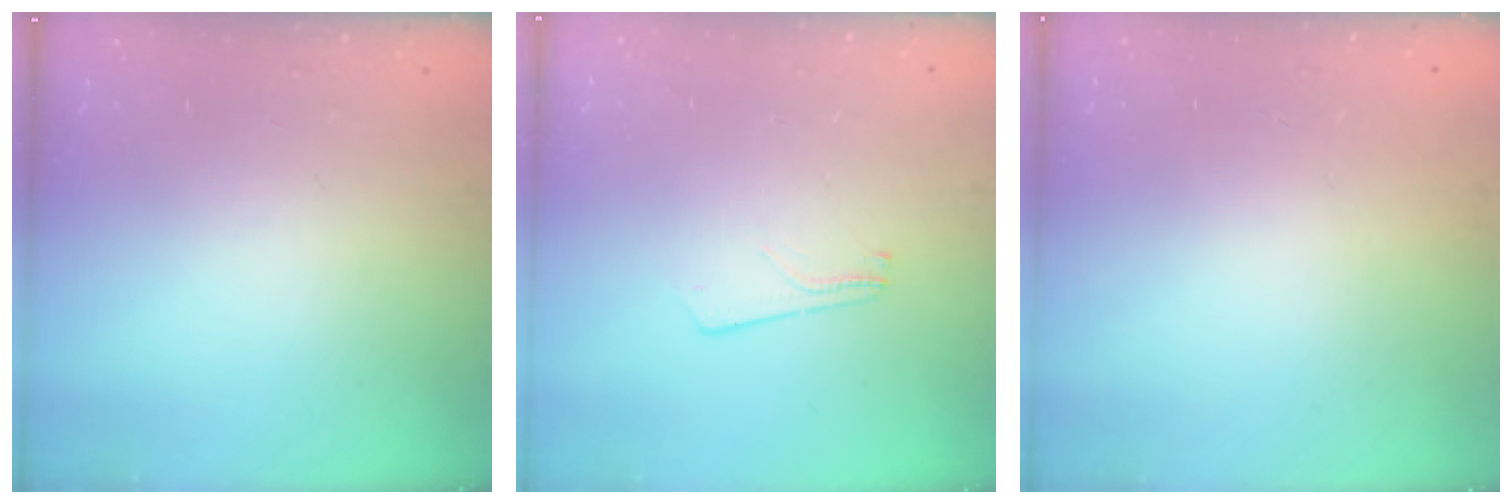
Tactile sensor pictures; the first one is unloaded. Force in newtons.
{"total": 2.6, "press": 2.6, "slide": 0.3}
{"total": 0.0}